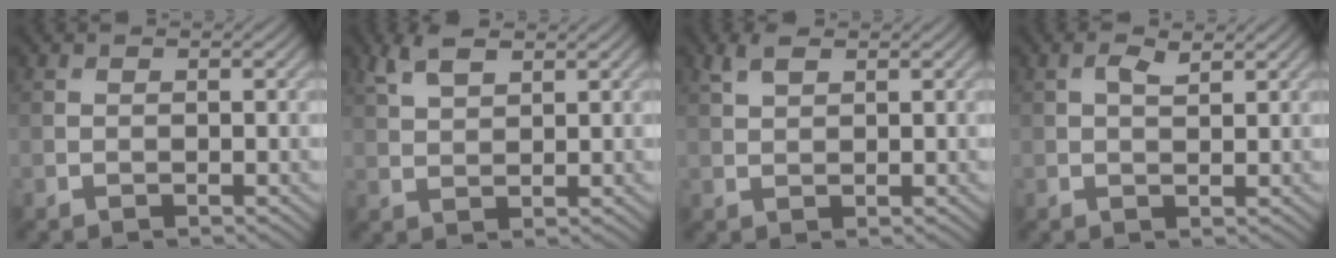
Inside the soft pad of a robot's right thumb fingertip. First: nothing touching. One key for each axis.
{"total": 4.1, "fx": 2.6, "fy": 1.7, "fz": 2.8, "tx": -0.071, "ty": 0.007, "tz": 0.056}
{"total": 2.3, "fx": 1.5, "fy": 1.0, "fz": 1.6, "tx": -0.040, "ty": 0.007, "tz": 0.031}
{"total": 2.1, "fx": 1.0, "fy": 0.8, "fz": 1.6, "tx": -0.035, "ty": 0.002, "tz": 0.018}